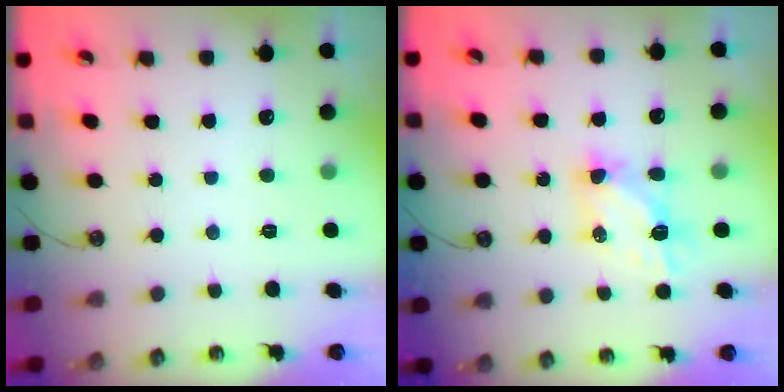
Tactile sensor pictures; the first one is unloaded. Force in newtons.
{"total": 6.0, "press": 6.0, "slide": 0.3}